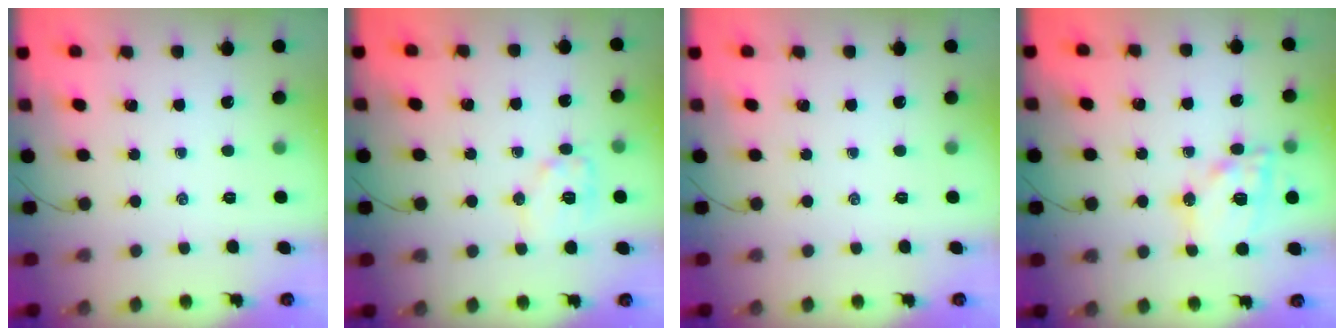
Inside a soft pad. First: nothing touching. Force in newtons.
{"total": 9.1, "press": 9.1, "slide": 0.4}
{"total": 0.0}
{"total": 15.5, "press": 15.2, "slide": 3.0}